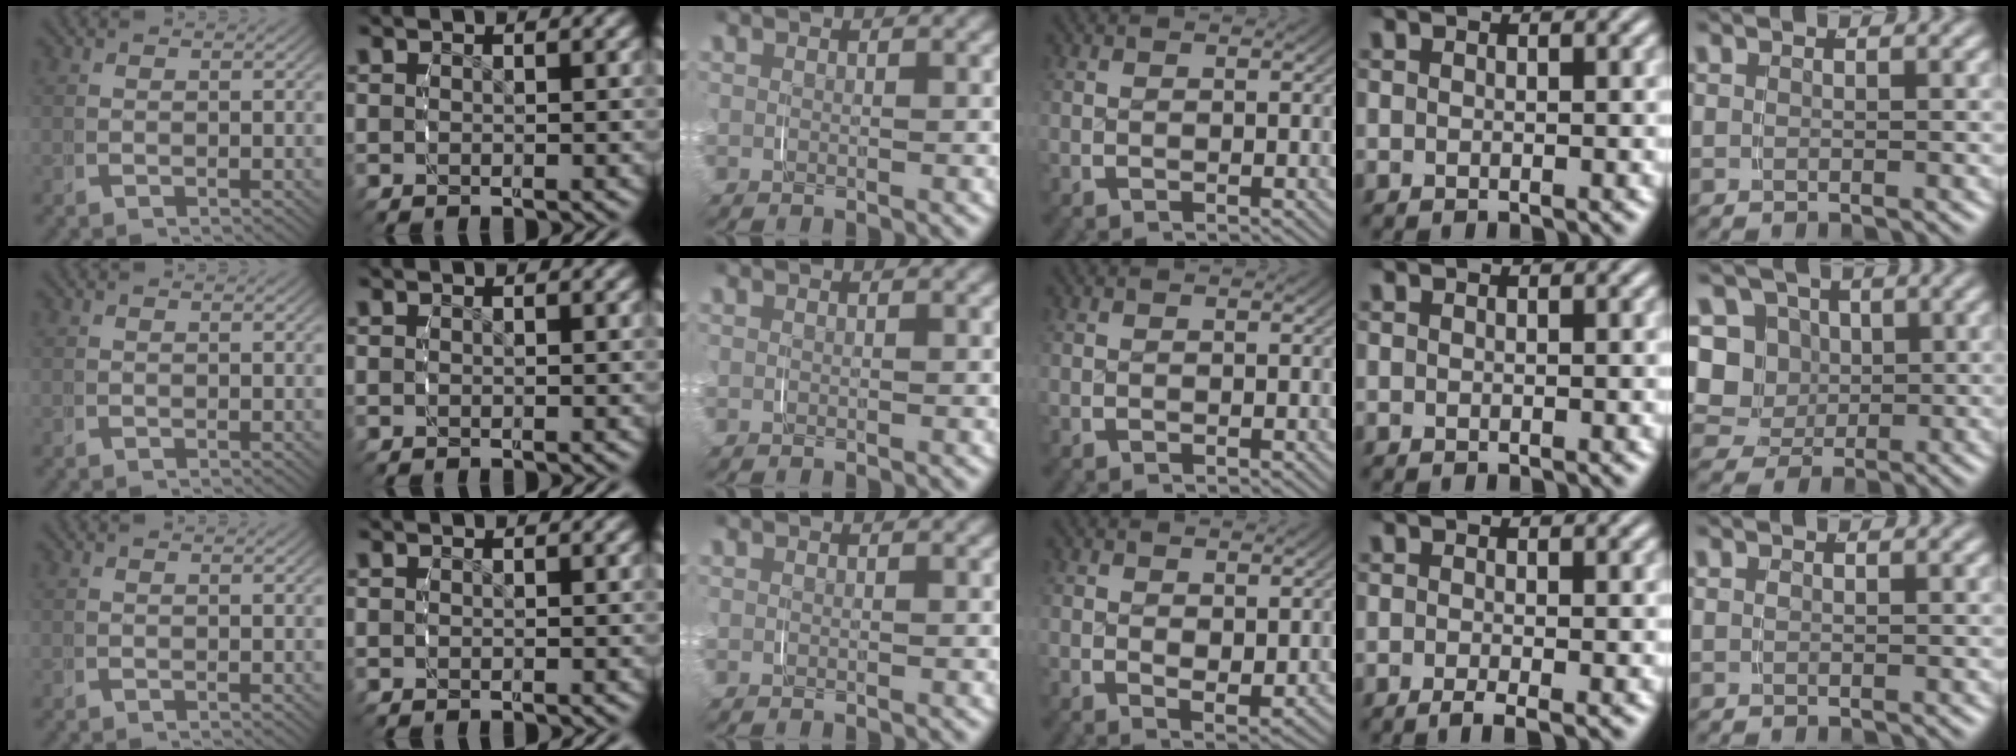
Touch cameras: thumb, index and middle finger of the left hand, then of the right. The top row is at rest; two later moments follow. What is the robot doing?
{"motion": "grasp_and_lifting", "object": "toothpaste"}